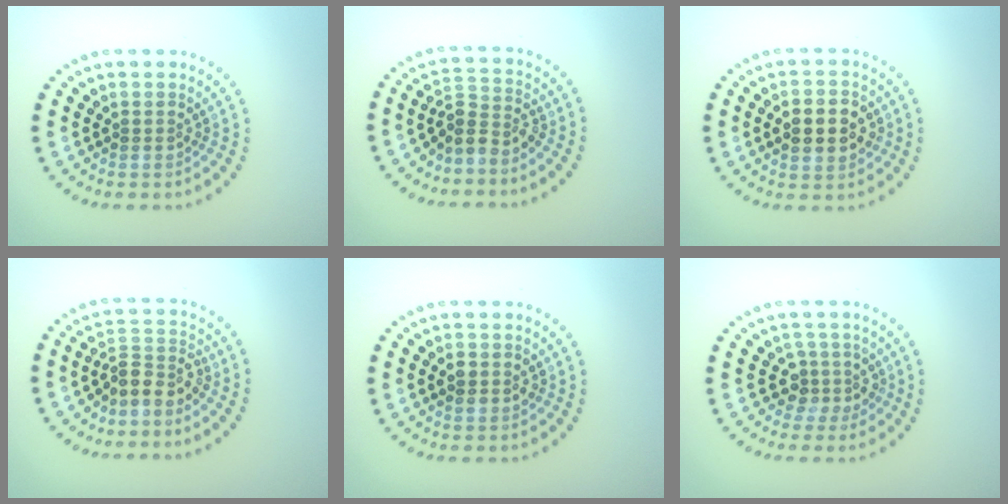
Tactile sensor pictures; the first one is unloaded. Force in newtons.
{"total": 2.6, "press": 2.0, "slide": 1.8}
{"total": 4.7, "press": 4.7, "slide": 0.2}
{"total": 3.0, "press": 2.3, "slide": 1.8}
{"total": 1.2, "press": 1.2, "slide": 0.1}
{"total": 2.6, "press": 2.0, "slide": 1.7}